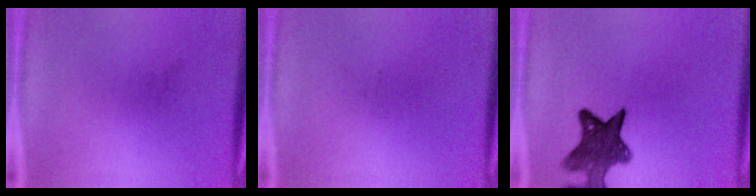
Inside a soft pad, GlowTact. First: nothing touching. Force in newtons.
{"total": 0.0}
{"total": 9.8}